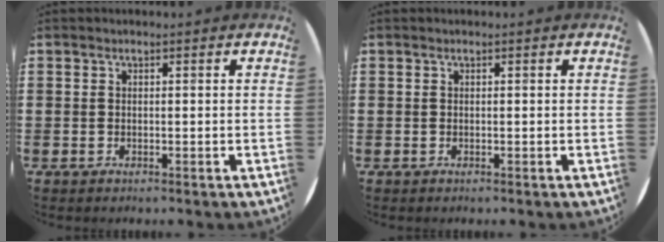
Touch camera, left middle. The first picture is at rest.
{"total": 0.0}